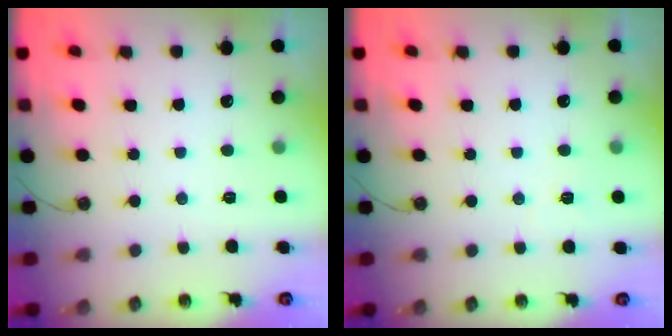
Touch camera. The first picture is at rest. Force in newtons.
{"total": 2.7, "press": 2.5, "slide": 1.0}